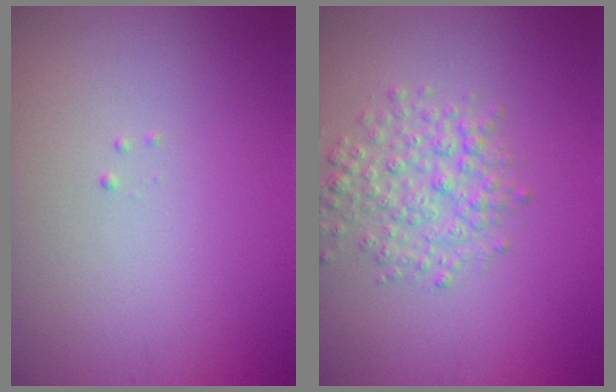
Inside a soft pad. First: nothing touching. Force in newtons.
{"total": 3.5, "press": 3.5, "slide": 0.1}